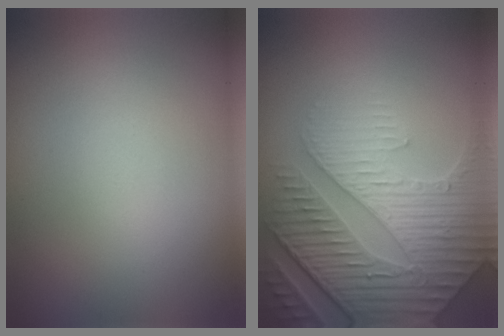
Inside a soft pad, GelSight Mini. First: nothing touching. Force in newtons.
{"total": 8.4, "press": 5.9, "slide": 5.9}